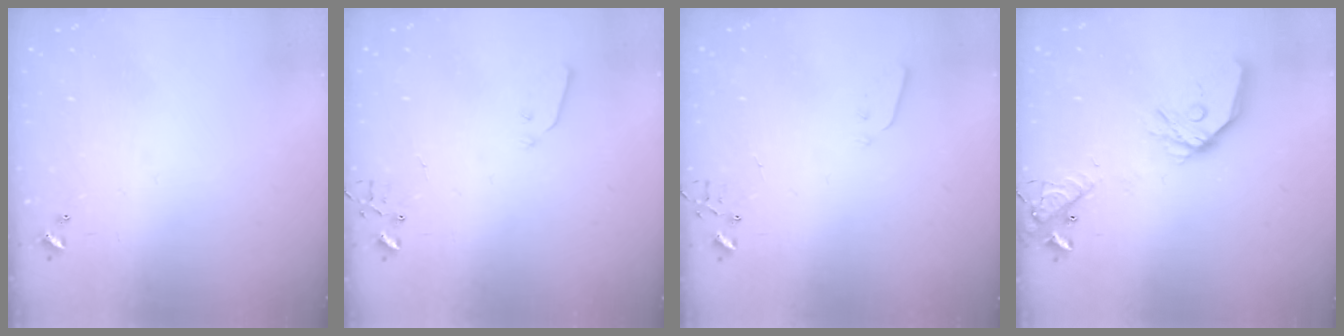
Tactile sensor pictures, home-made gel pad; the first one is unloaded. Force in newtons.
{"total": 3.7, "press": 3.7, "slide": 0.1}
{"total": 2.5, "press": 2.5, "slide": 0.4}
{"total": 18.3, "press": 18.2, "slide": 2.6}